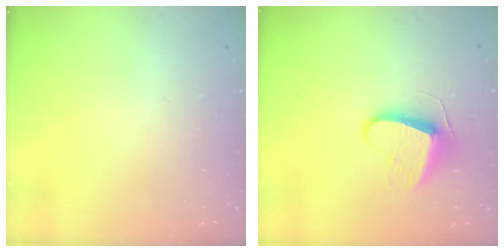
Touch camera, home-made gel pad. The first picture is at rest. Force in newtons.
{"total": 9.5, "press": 9.5, "slide": 0.4}